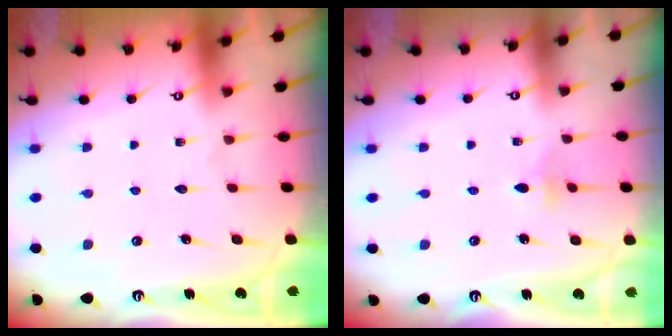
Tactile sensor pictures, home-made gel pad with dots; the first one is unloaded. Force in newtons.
{"total": 2.8, "press": 2.7, "slide": 0.9}